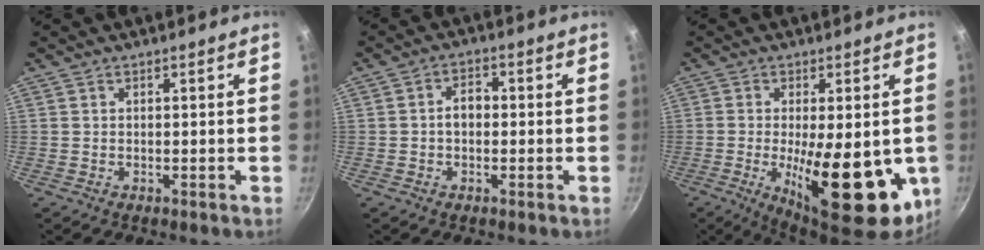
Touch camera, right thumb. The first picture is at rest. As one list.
[{"total": 3.7, "force": [-0.3, 2.6, 2.6], "torque": [-0.025, 0.016, -0.009]}, {"total": 20.1, "force": [-3.9, 7.6, 18.2], "torque": [-0.241, -0.014, -0.043]}]